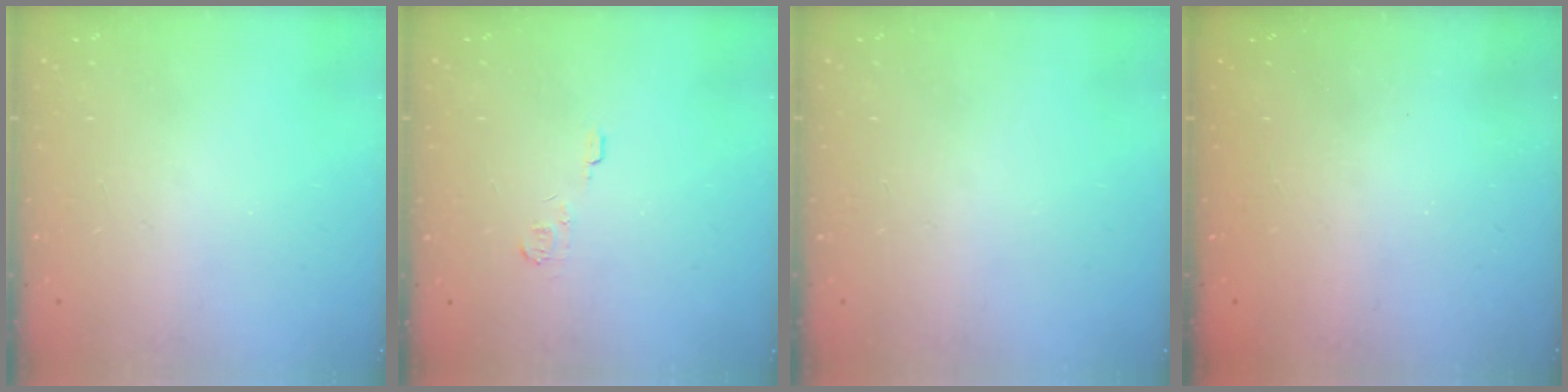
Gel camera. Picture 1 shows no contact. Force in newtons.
{"total": 3.8, "press": 3.8, "slide": 0.5}
{"total": 0.0}
{"total": 2.5, "press": 2.4, "slide": 0.7}